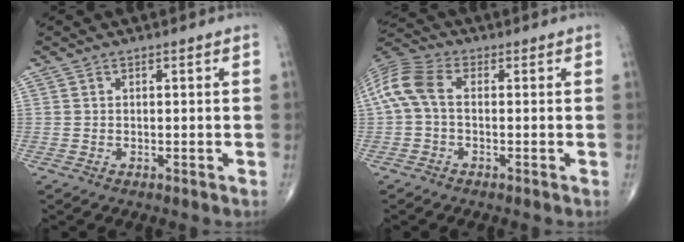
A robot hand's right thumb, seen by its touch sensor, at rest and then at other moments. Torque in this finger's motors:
{"motor_torque": [0.02, 0.05, 0.14, 0.00, 0.12]}